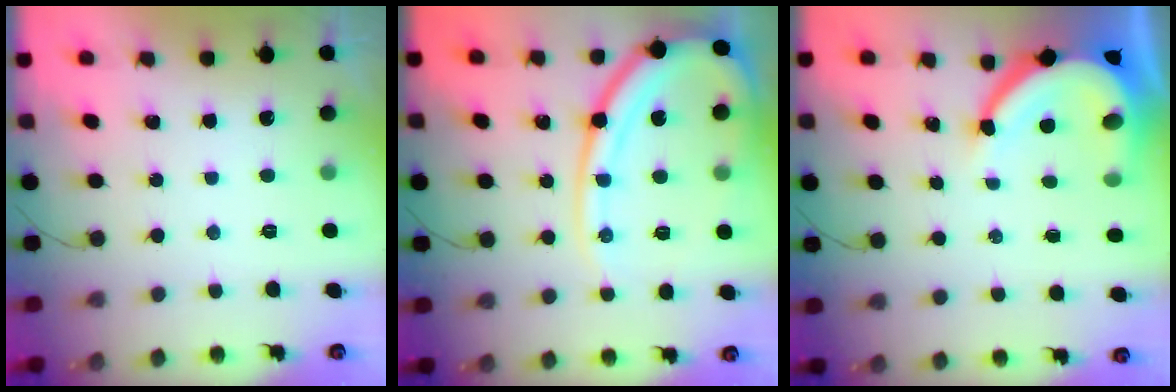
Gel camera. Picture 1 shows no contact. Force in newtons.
{"total": 16.1, "press": 16.0, "slide": 2.3}
{"total": 11.7, "press": 11.6, "slide": 1.5}